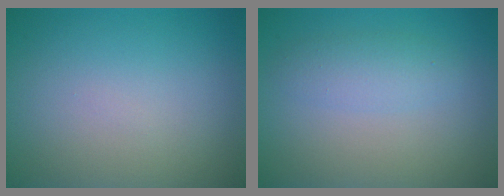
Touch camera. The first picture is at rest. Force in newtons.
{"total": 2.2, "press": 2.2, "slide": 0.1}